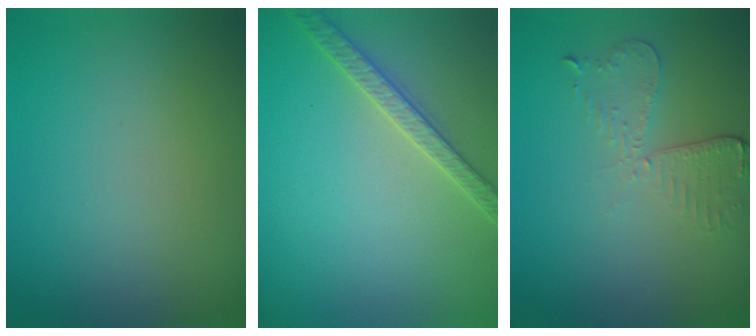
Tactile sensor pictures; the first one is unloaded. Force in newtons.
{"total": 2.8, "press": 2.8, "slide": 0.6}
{"total": 2.9, "press": 2.6, "slide": 1.4}